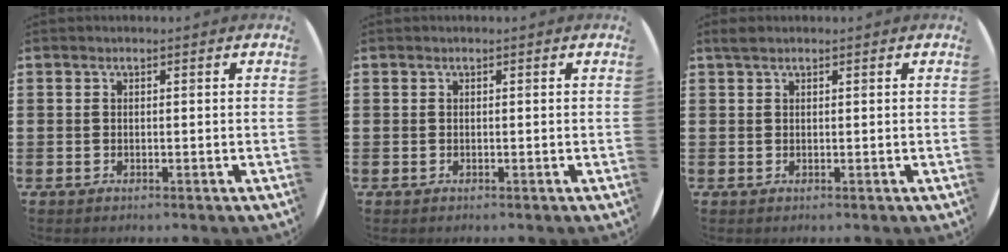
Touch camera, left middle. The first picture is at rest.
{"total": 0.0}
{"total": 1.1, "force": [0.9, 0.4, 0.4], "torque": [-0.002, 0.000, 0.016]}